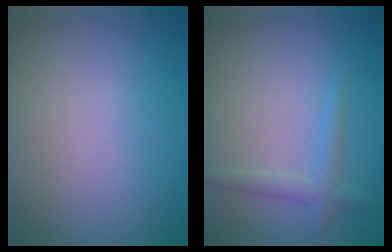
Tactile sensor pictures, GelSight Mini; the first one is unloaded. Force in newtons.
{"total": 1.8, "press": 1.8, "slide": 0.0}